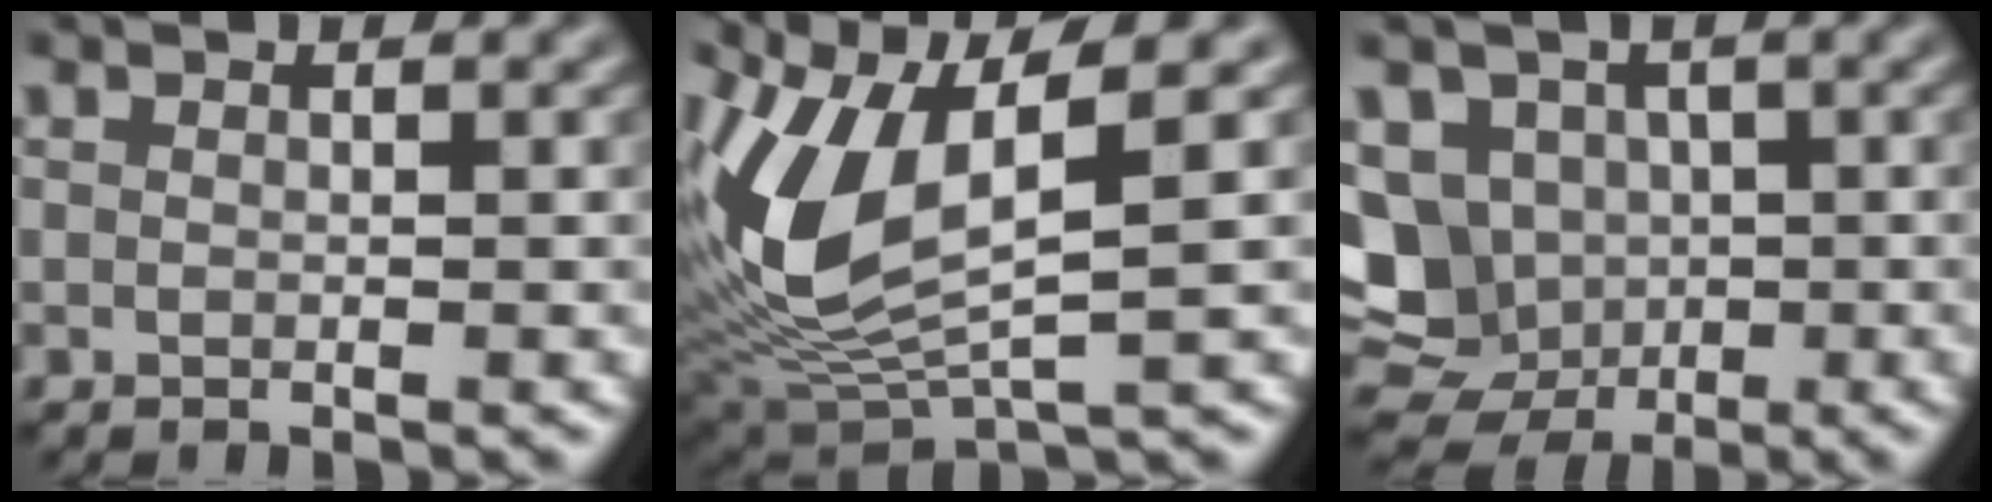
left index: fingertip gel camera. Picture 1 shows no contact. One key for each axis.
{"total": 9.1, "fx": 2.1, "fy": 3.7, "fz": 8.0, "tx": -0.183, "ty": -0.008, "tz": 0.040}
{"total": 9.4, "fx": -1.4, "fy": 8.4, "fz": 4.1, "tx": -0.060, "ty": -0.010, "tz": -0.047}